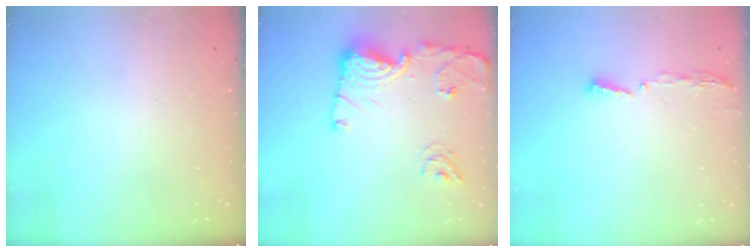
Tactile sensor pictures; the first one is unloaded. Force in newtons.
{"total": 14.6, "press": 14.6, "slide": 1.0}
{"total": 3.4, "press": 3.4, "slide": 0.4}